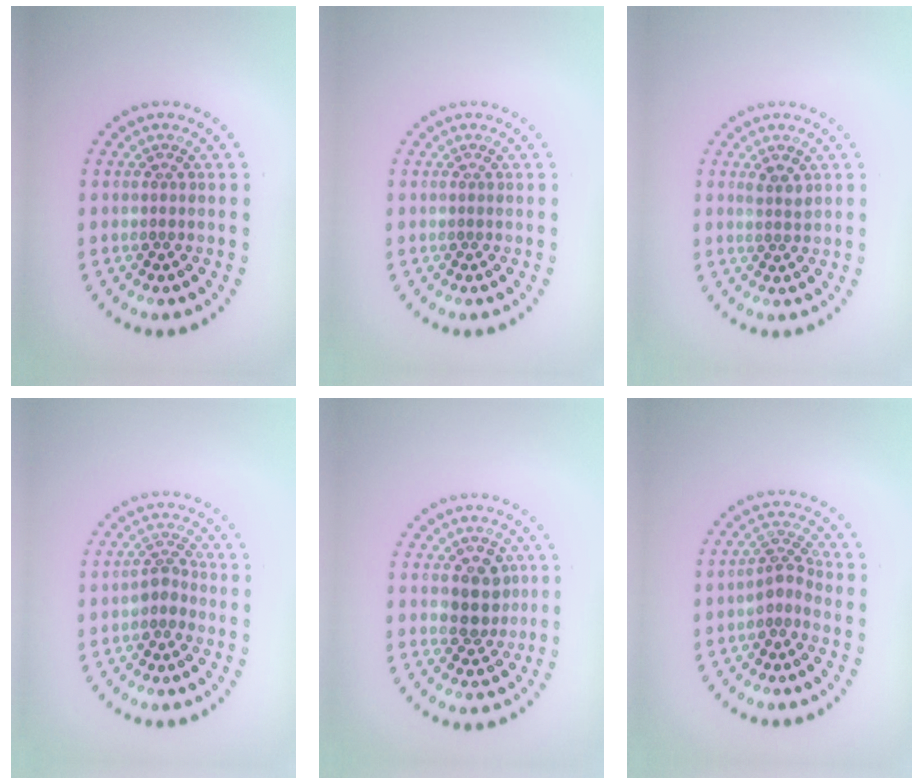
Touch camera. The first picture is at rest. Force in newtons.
{"total": 0.0}
{"total": 1.4, "press": 1.2, "slide": 0.8}
{"total": 1.7, "press": 1.4, "slide": 1.1}
{"total": 3.0, "press": 2.8, "slide": 1.2}
{"total": 2.2, "press": 1.6, "slide": 1.5}